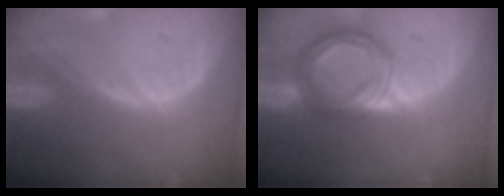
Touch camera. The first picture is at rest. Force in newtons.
{"total": 7.8, "press": 7.8, "slide": 0.5}